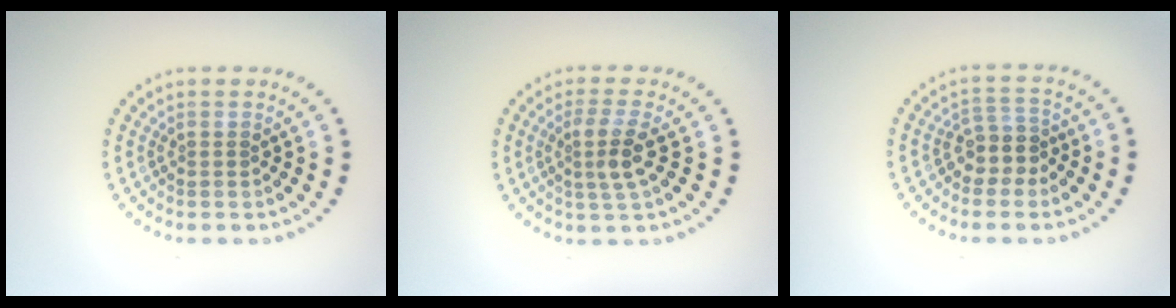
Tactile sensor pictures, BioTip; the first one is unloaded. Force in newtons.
{"total": 2.7, "press": 2.4, "slide": 1.3}
{"total": 2.6, "press": 2.2, "slide": 1.5}